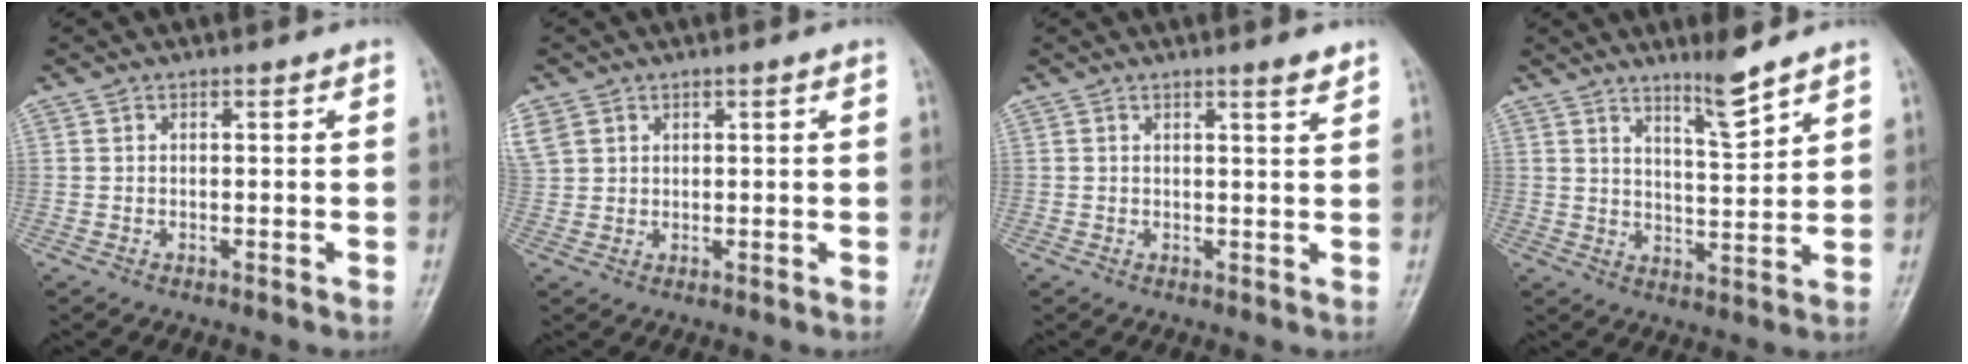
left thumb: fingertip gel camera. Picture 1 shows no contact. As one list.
[{"total": 6.5, "force": [3.1, 4.9, 2.9], "torque": [-0.081, 0.013, 0.074]}, {"total": 2.4, "force": [1.8, 0.0, 1.5], "torque": [-0.018, -0.016, 0.028]}, {"total": 6.4, "force": [5.1, 0.4, 3.8], "torque": [-0.058, -0.052, 0.091]}]